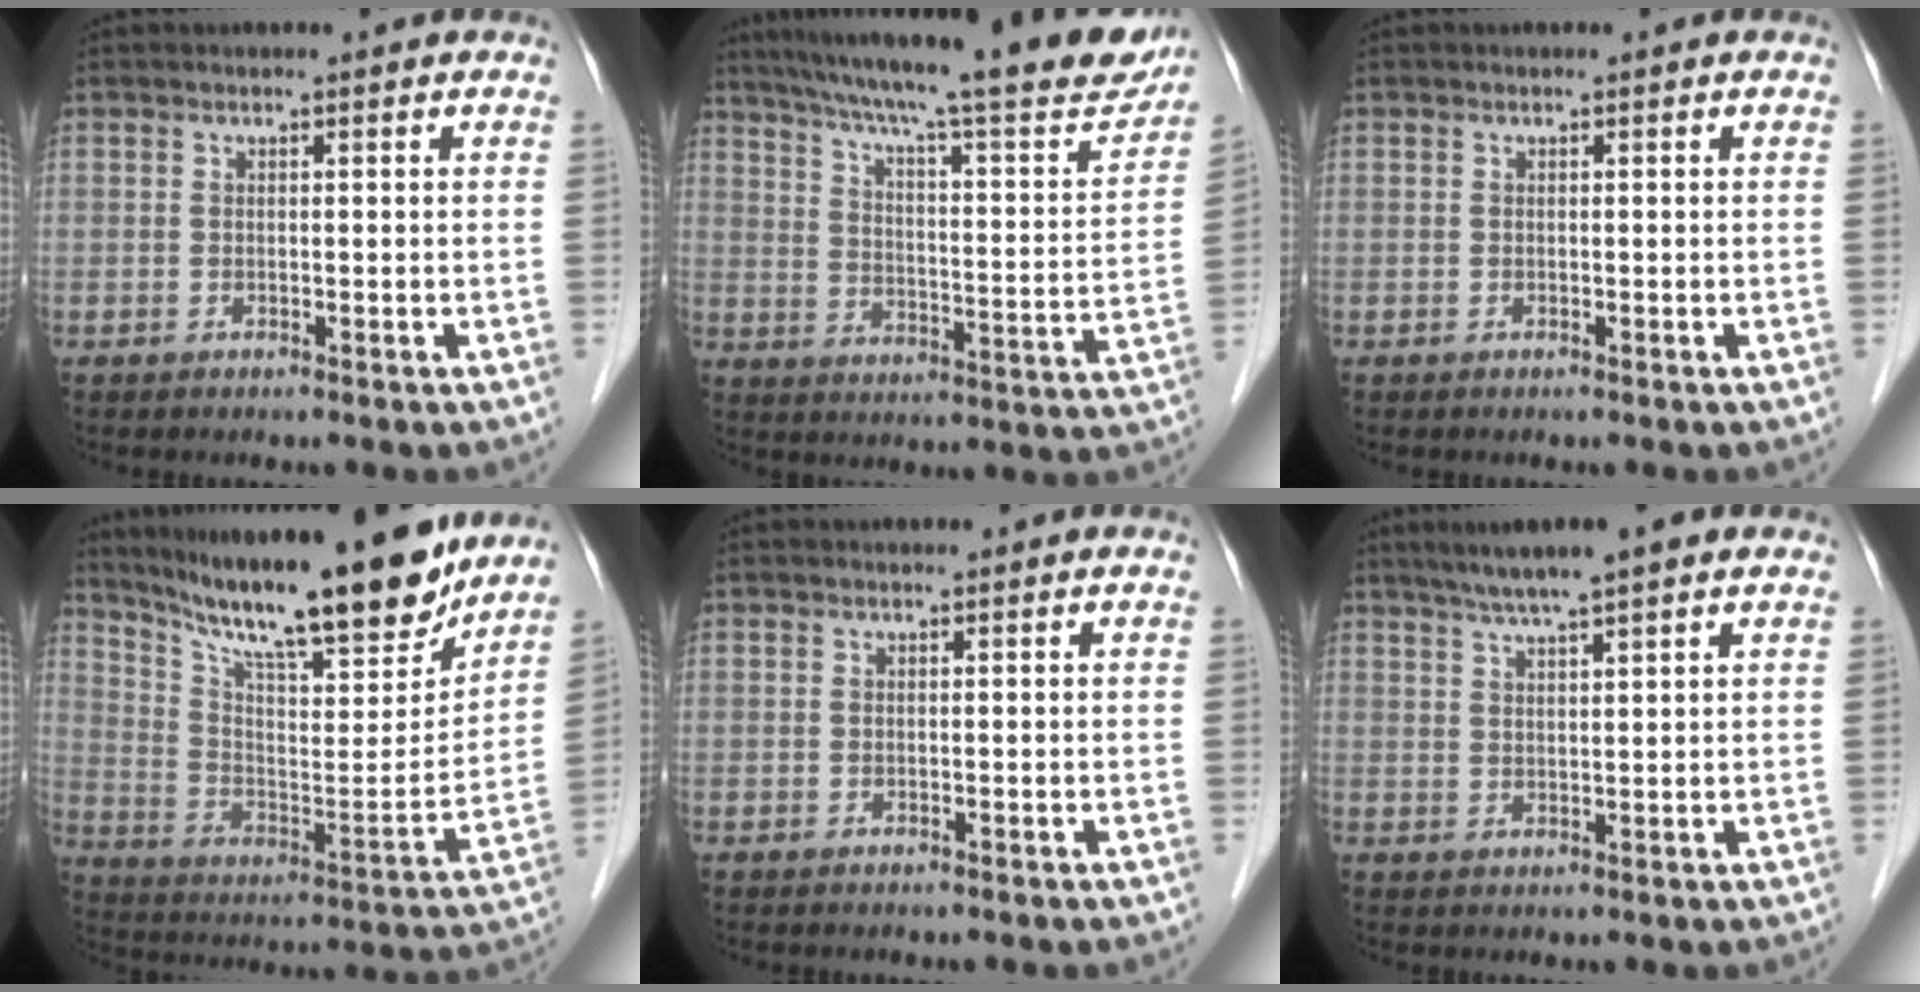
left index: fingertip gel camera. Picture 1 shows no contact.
{"total": 26.9, "force": [22.5, 3.4, 14.3], "torque": [-0.228, -0.025, 0.295]}
{"total": 0.0}
{"total": 23.4, "force": [19.7, 3.2, 12.3], "torque": [-0.212, -0.028, 0.304]}
{"total": 0.0}
{"total": 6.8, "force": [5.0, 0.2, 4.6], "torque": [-0.076, 0.024, 0.083]}